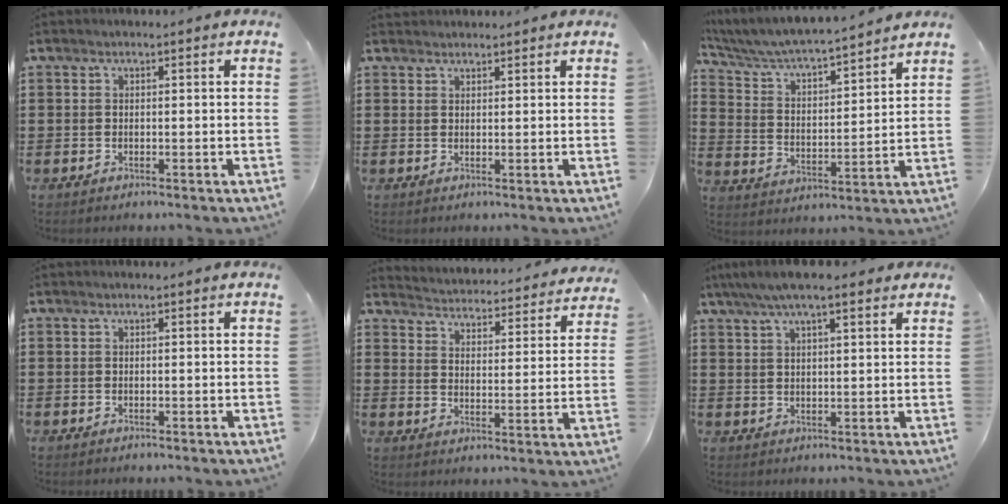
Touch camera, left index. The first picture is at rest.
{"total": 1.3, "force": [1.3, 0.2, -0.1], "torque": [0.000, 0.000, 0.025]}
{"total": 4.7, "force": [4.4, 0.3, 1.6], "torque": [-0.055, -0.037, 0.065]}
{"total": 0.0}
{"total": 3.4, "force": [3.4, -0.3, -0.2], "torque": [-0.020, -0.038, 0.051]}
{"total": 6.1, "force": [4.4, 1.1, 4.0], "torque": [-0.086, -0.002, 0.079]}